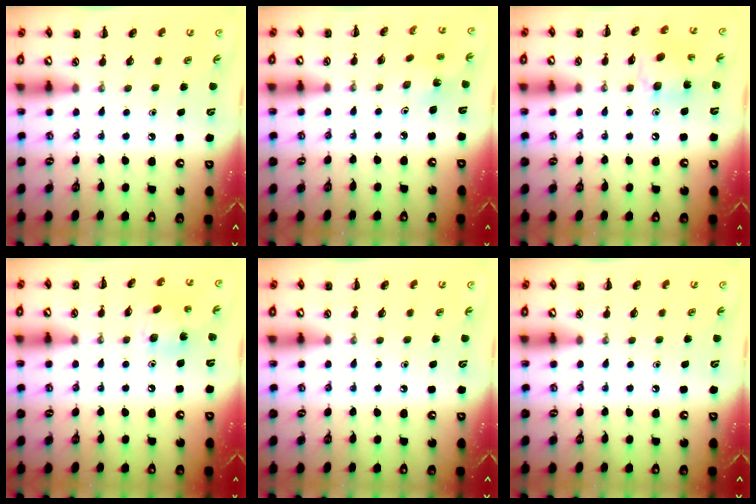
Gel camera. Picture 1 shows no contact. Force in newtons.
{"total": 1.5, "press": 1.4, "slide": 0.5}
{"total": 9.6, "press": 9.6, "slide": 0.9}
{"total": 6.9, "press": 6.9, "slide": 0.6}
{"total": 0.0}
{"total": 0.0}